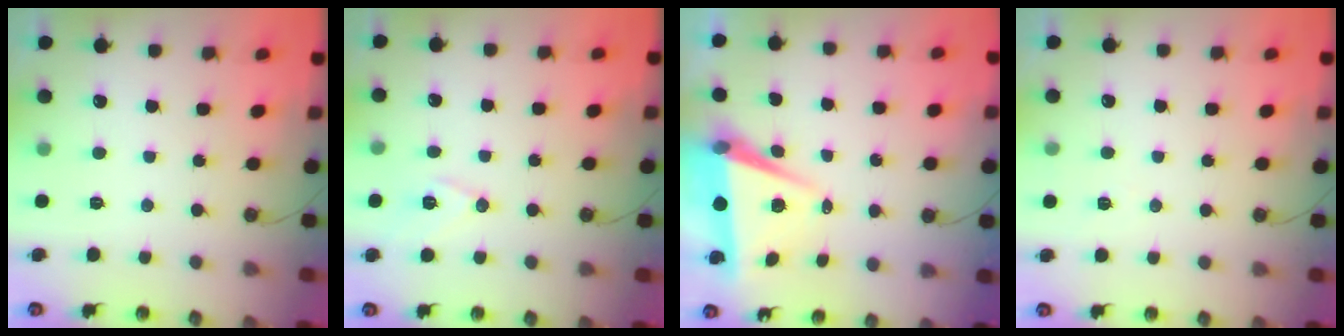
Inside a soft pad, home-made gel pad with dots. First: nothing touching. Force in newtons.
{"total": 9.3, "press": 8.6, "slide": 3.6}
{"total": 6.8, "press": 5.2, "slide": 4.3}
{"total": 5.6, "press": 3.8, "slide": 4.2}